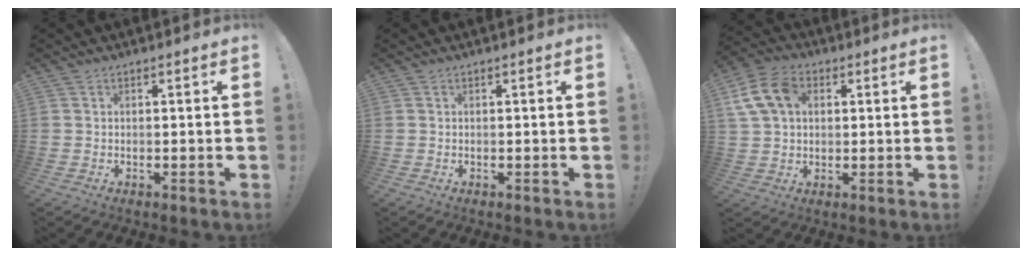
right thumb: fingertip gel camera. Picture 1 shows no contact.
{"total": 0.0}
{"total": 12.3, "force": [3.8, 8.9, 7.7], "torque": [-0.141, 0.001, 0.077]}